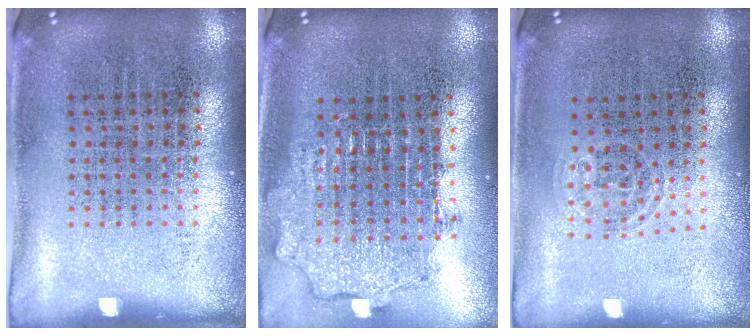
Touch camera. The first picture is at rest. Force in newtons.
{"total": 1.9, "press": 1.5, "slide": 1.2}
{"total": 0.9, "press": 0.5, "slide": 0.7}